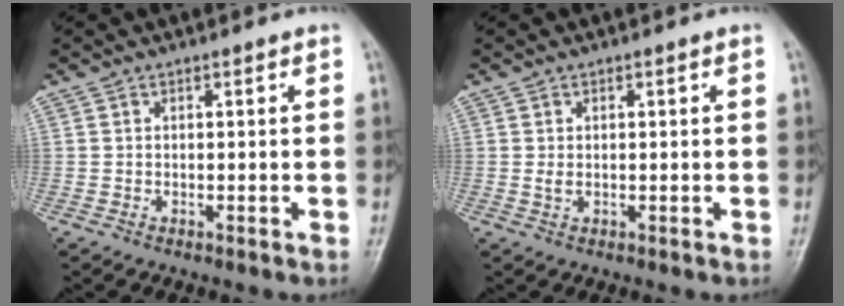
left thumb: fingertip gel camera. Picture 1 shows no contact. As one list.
[{"total": 1.4, "force": [0.1, 0.8, 1.1], "torque": [-0.026, 0.004, 0.004]}]